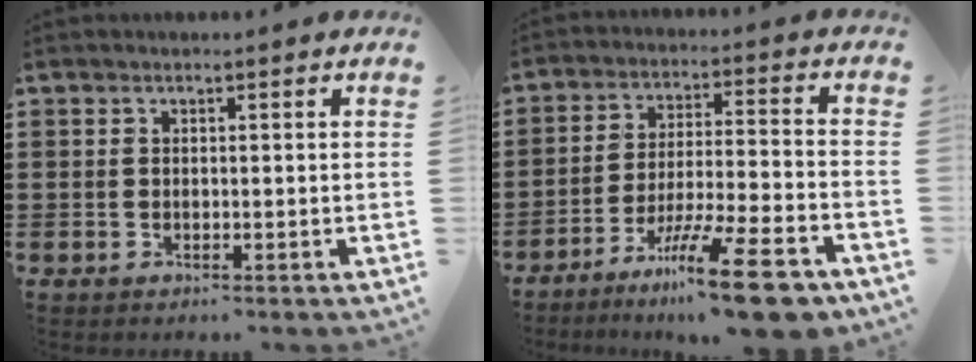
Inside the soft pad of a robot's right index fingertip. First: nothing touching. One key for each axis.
{"total": 14.9, "fx": -10.2, "fy": 1.5, "fz": 10.7, "tx": -0.172, "ty": 0.029, "tz": -0.174}